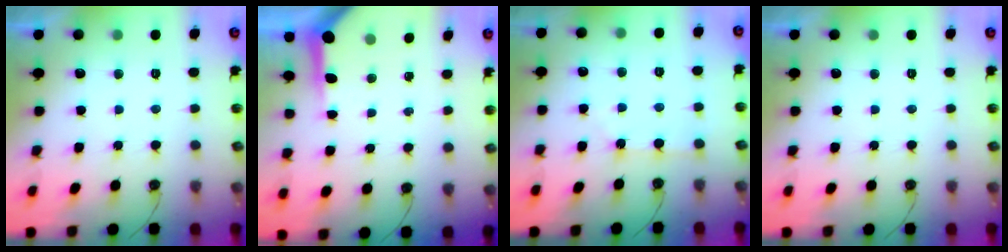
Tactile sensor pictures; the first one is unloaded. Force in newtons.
{"total": 5.2, "press": 5.2, "slide": 0.2}
{"total": 1.3, "press": 1.2, "slide": 0.2}
{"total": 0.0}